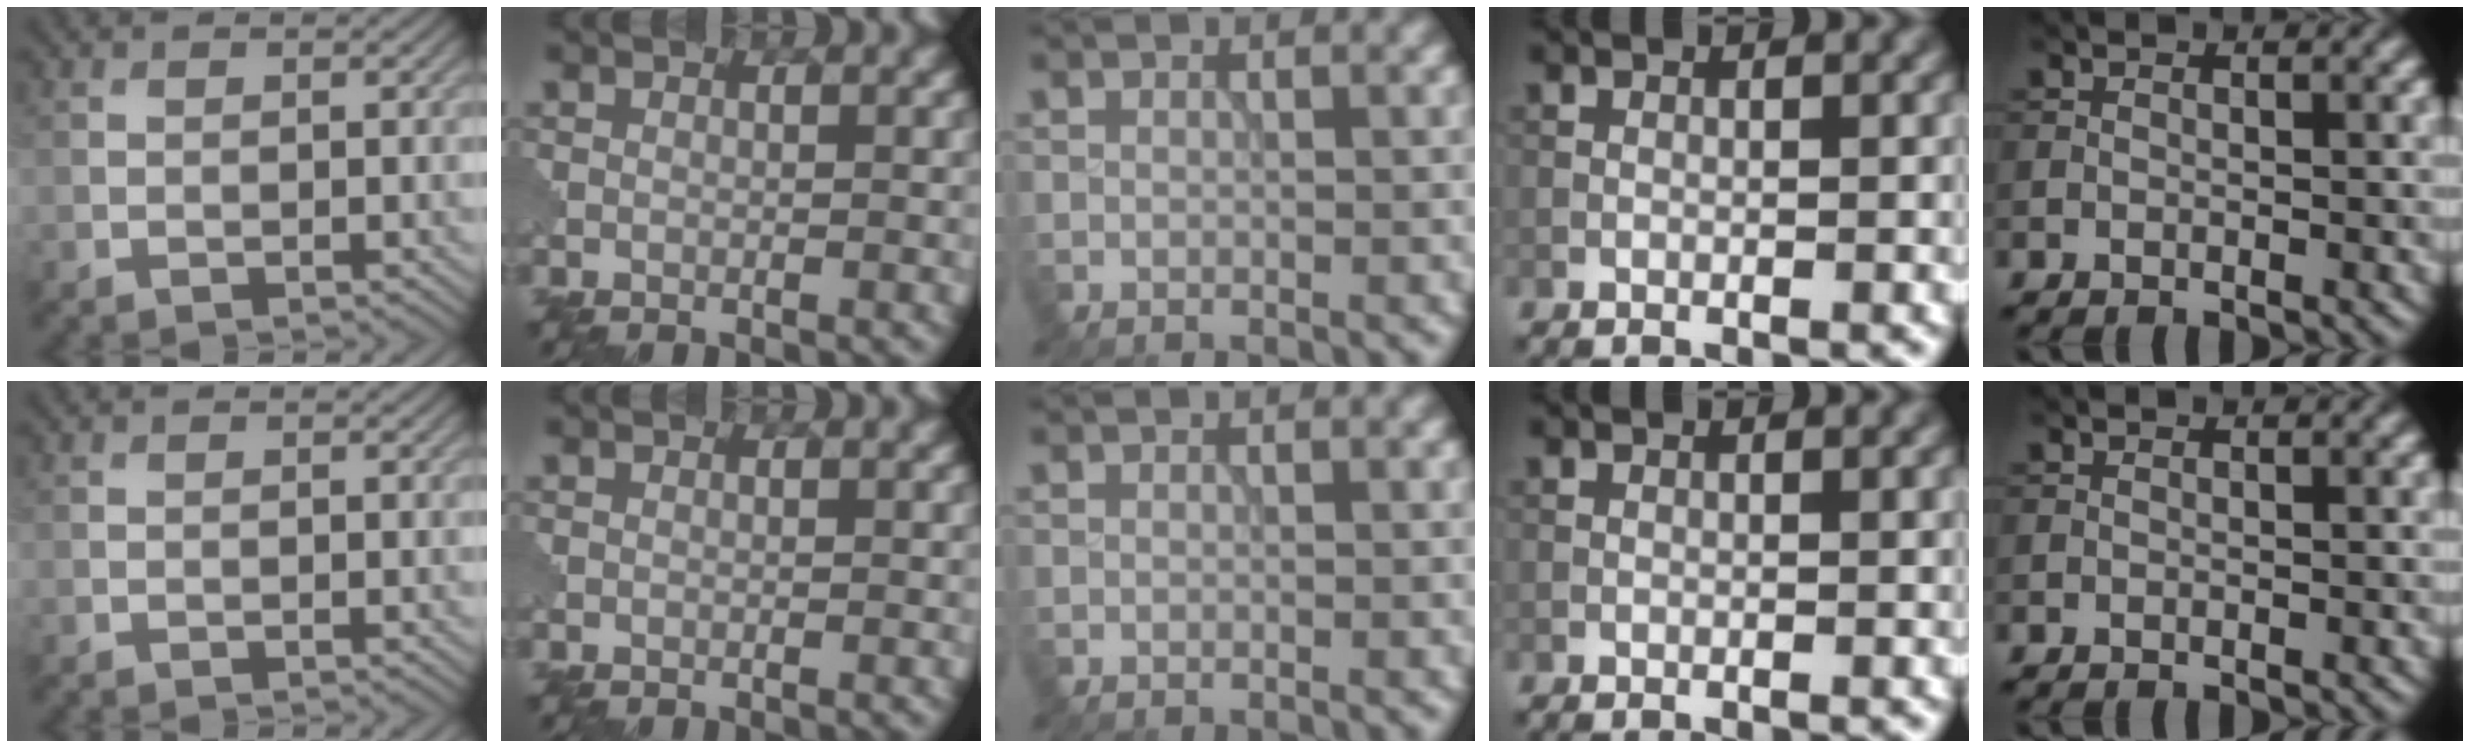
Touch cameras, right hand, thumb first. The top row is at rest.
{}